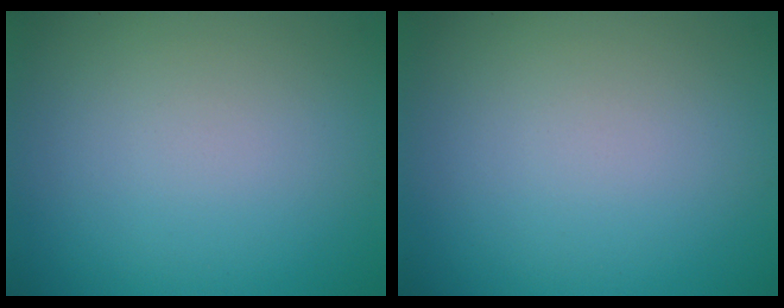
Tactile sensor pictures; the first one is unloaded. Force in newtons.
{"total": 0.0}